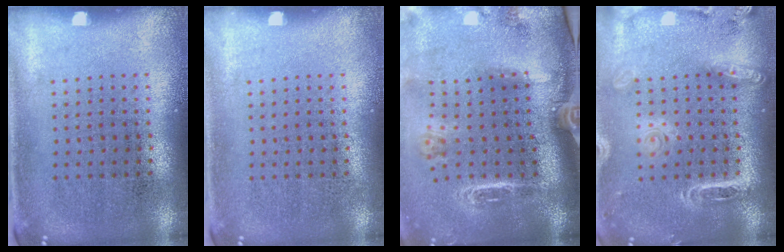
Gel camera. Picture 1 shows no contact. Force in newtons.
{"total": 0.0}
{"total": 2.8, "press": 2.0, "slide": 2.0}
{"total": 2.0, "press": 1.8, "slide": 0.8}